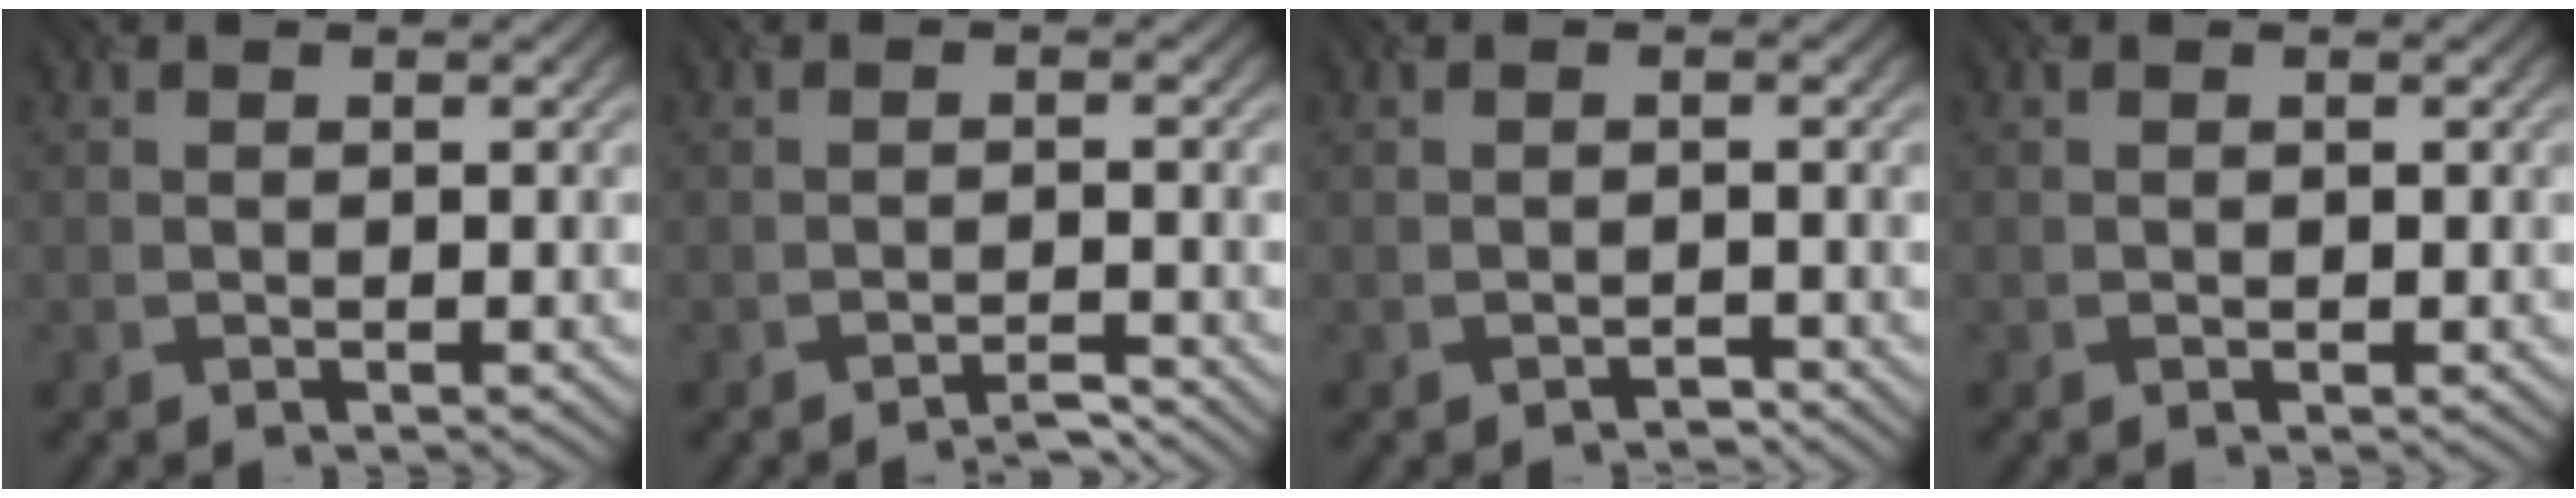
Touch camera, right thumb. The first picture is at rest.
{"total": 2.4, "force": [-2.4, -0.1, 0.2], "torque": [0.004, 0.009, -0.048]}
{"total": 1.5, "force": [-1.3, -0.1, -0.7], "torque": [0.010, 0.001, -0.024]}
{"total": 0.0}